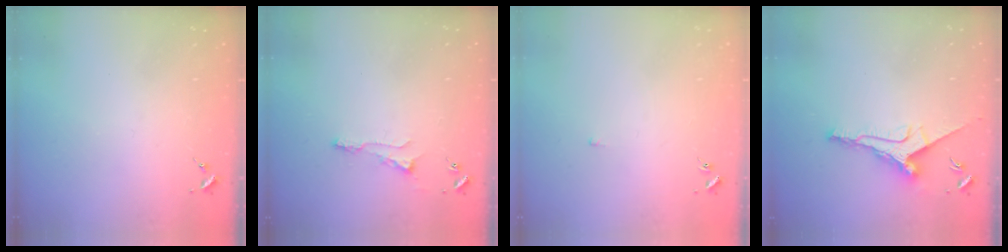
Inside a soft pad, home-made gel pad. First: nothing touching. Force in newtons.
{"total": 5.9, "press": 5.9, "slide": 0.6}
{"total": 1.8, "press": 1.8, "slide": 0.5}
{"total": 10.5, "press": 10.5, "slide": 0.3}